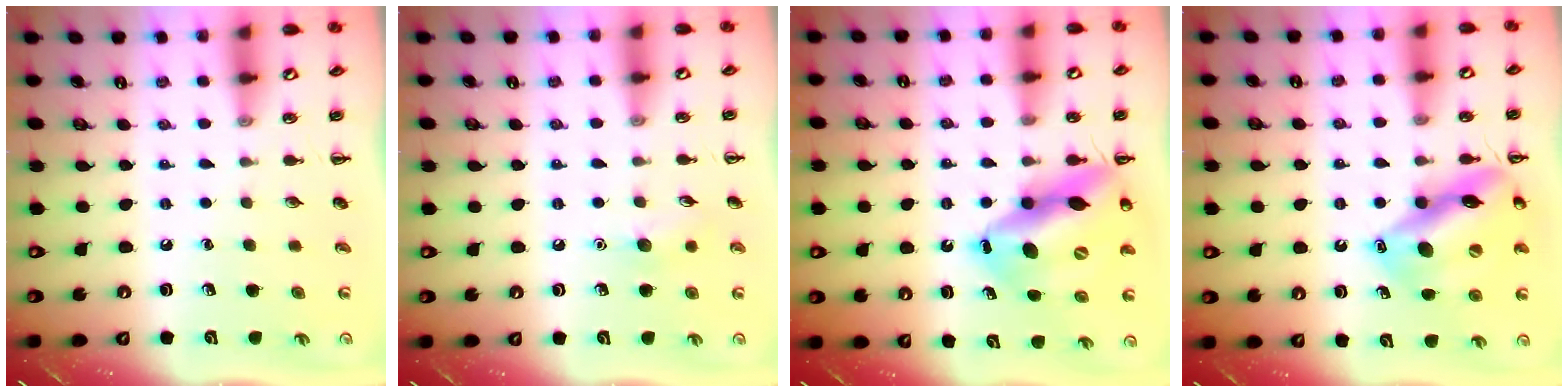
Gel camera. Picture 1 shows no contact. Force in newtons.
{"total": 6.7, "press": 6.4, "slide": 1.9}
{"total": 17.5, "press": 16.7, "slide": 5.3}
{"total": 16.1, "press": 16.0, "slide": 1.6}